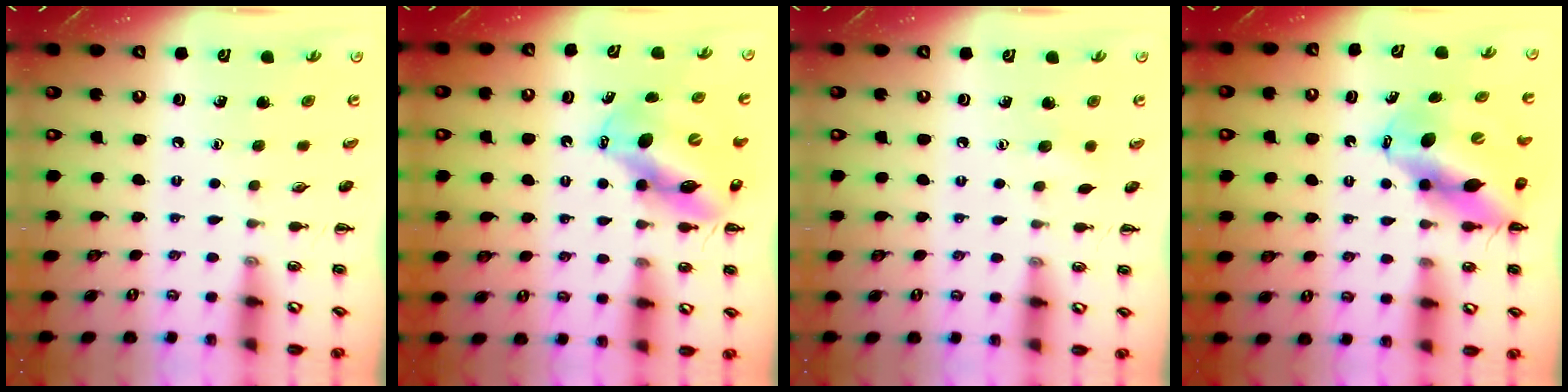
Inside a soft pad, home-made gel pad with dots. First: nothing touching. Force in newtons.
{"total": 11.6, "press": 11.2, "slide": 3.1}
{"total": 3.5, "press": 3.4, "slide": 1.0}
{"total": 13.5, "press": 12.9, "slide": 3.7}